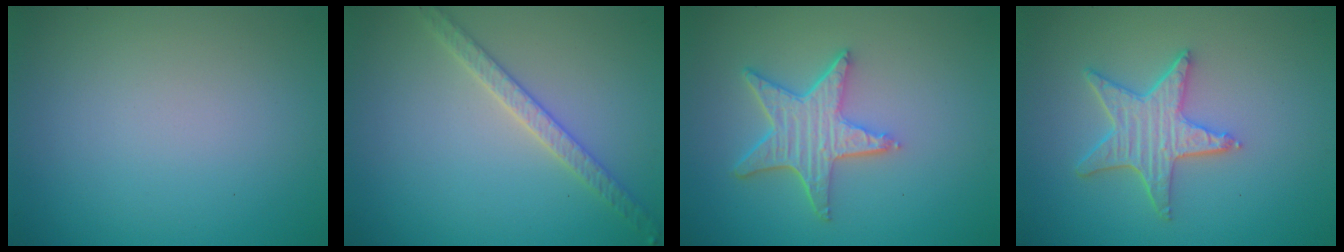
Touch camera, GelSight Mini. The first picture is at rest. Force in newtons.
{"total": 2.9, "press": 2.8, "slide": 0.6}
{"total": 5.1, "press": 4.1, "slide": 3.1}
{"total": 4.3, "press": 3.5, "slide": 2.4}